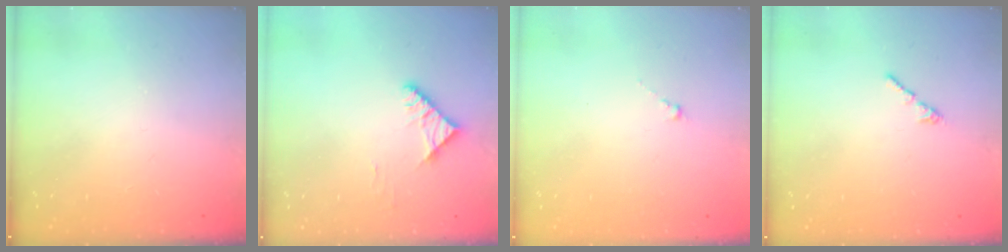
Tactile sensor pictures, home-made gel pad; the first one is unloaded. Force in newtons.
{"total": 4.5, "press": 4.4, "slide": 0.8}
{"total": 0.0}
{"total": 0.7, "press": 0.6, "slide": 0.4}